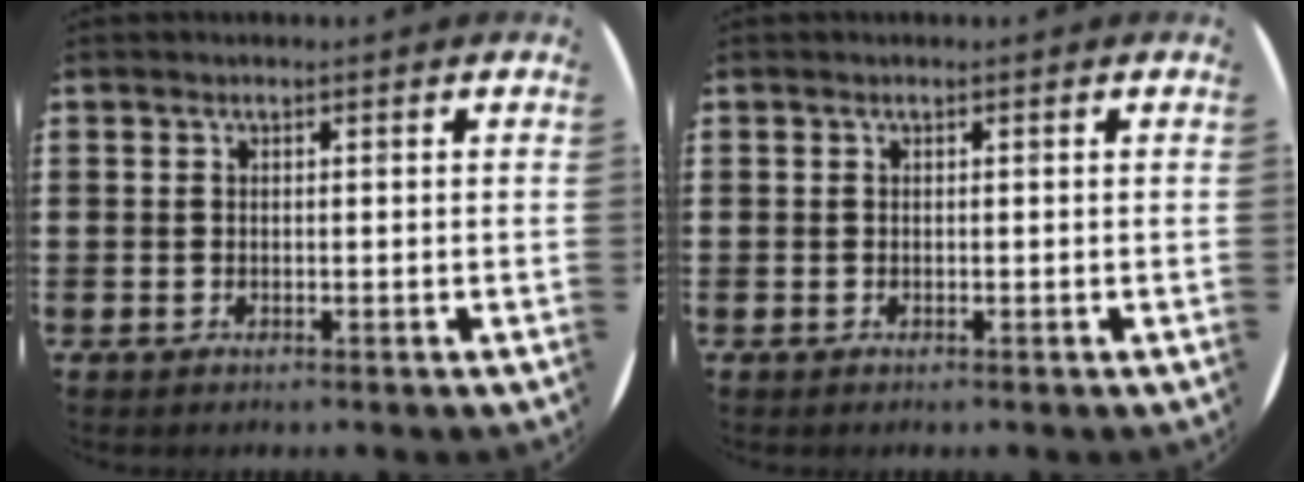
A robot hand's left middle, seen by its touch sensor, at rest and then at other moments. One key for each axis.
{"total": 0.0}